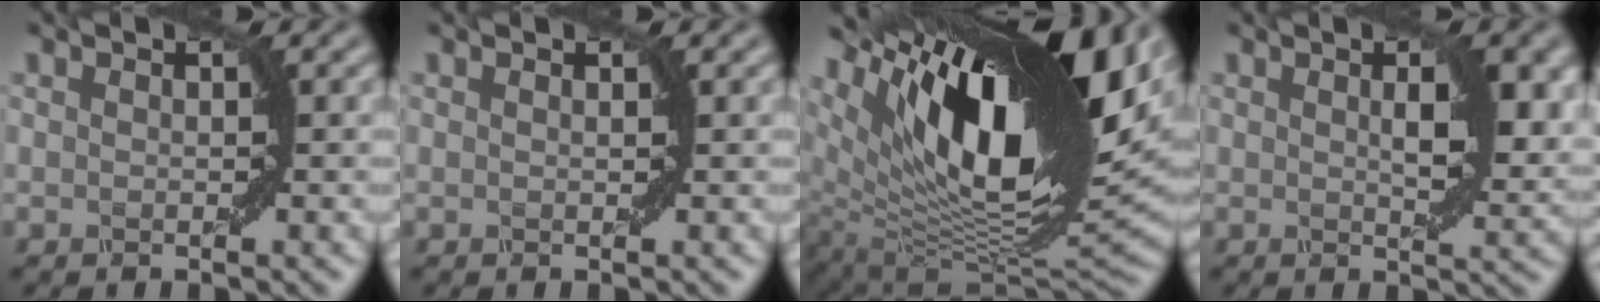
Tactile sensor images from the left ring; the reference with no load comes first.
{"total": 0.0}
{"total": 17.1, "force": [6.8, 7.0, 14.1], "torque": [-0.243, 0.010, 0.113]}
{"total": 4.4, "force": [1.2, 1.4, 4.0], "torque": [-0.057, 0.000, 0.023]}